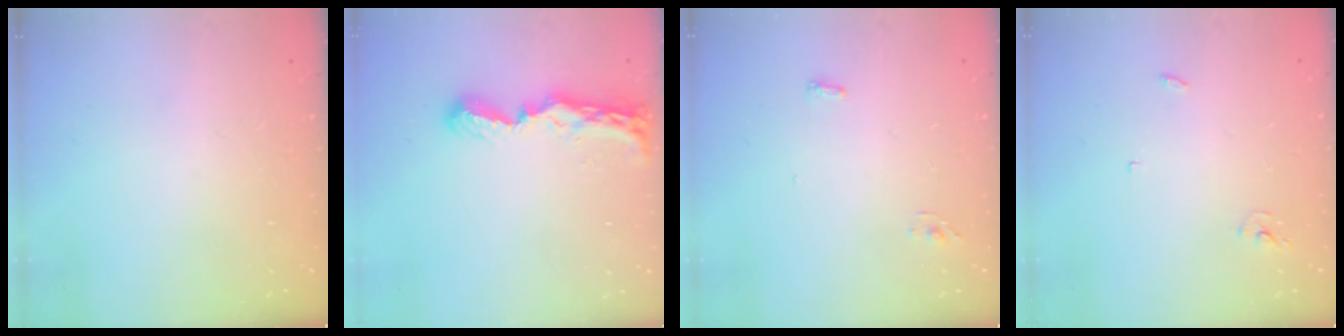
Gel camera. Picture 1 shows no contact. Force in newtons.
{"total": 8.8, "press": 8.8, "slide": 0.3}
{"total": 3.6, "press": 3.2, "slide": 1.6}
{"total": 2.5, "press": 2.5, "slide": 0.1}